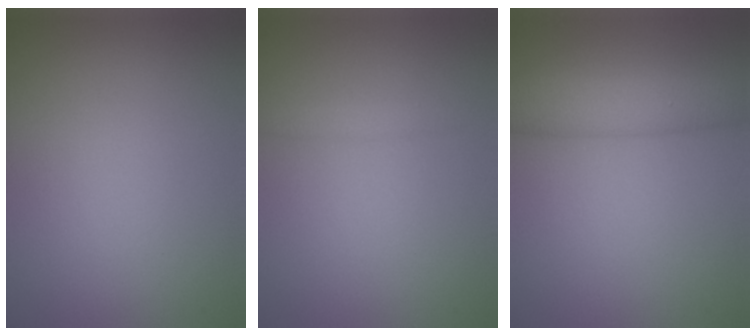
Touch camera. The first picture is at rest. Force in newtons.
{"total": 0.8, "press": 0.8, "slide": 0.0}
{"total": 4.5, "press": 4.5, "slide": 0.2}